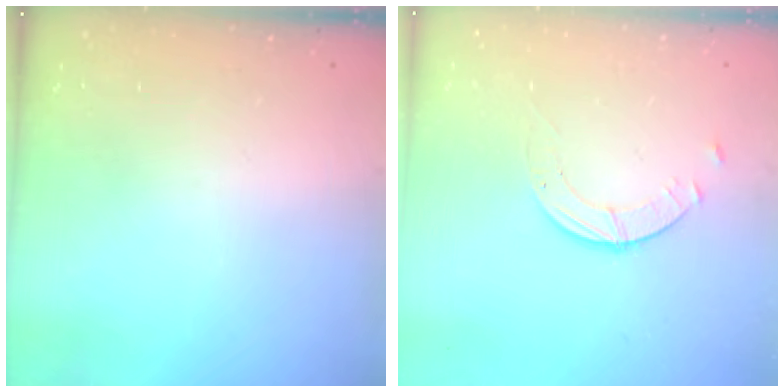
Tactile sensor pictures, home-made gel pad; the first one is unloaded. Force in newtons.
{"total": 1.8, "press": 1.8, "slide": 0.2}